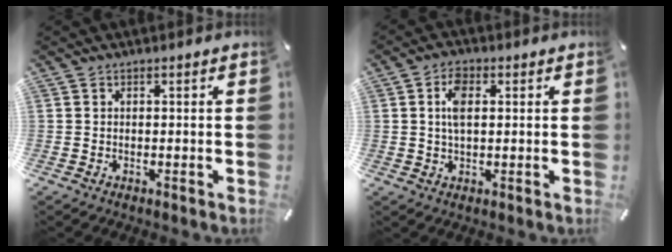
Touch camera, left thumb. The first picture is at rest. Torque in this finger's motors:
{"motor_torque": [0.12, -0.07, 0.14, 0.33, 0.06]}